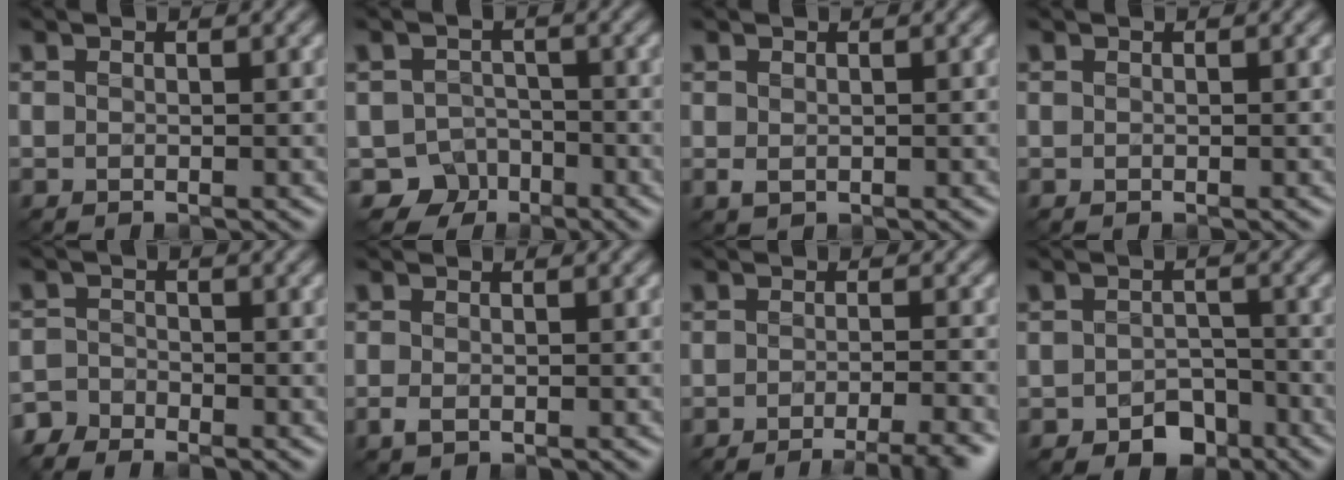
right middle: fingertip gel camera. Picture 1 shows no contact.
{"total": 3.6, "force": [-2.5, 2.6, 0.3], "torque": [0.007, -0.001, -0.039]}
{"total": 0.7, "force": [0.1, 0.6, 0.4], "torque": [-0.013, 0.001, 0.005]}
{"total": 0.0}
{"total": 2.1, "force": [-2.0, 0.7, 0.0], "torque": [-0.006, 0.004, -0.050]}
{"total": 0.9, "force": [-0.3, 0.6, 0.6], "torque": [-0.018, -0.003, -0.006]}
{"total": 4.6, "force": [-3.2, 0.6, 3.2], "torque": [-0.038, 0.001, -0.046]}
{"total": 3.0, "force": [-1.9, 1.9, 1.3], "torque": [-0.017, -0.004, -0.030]}